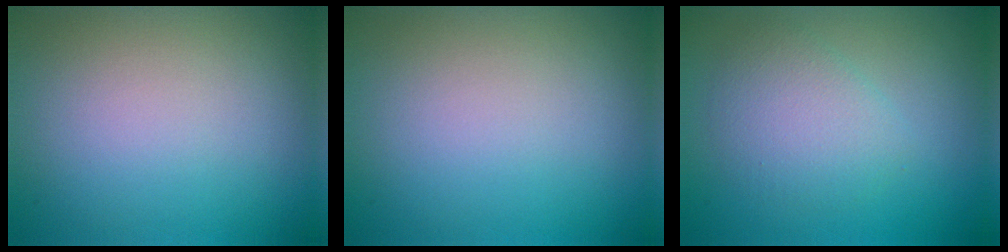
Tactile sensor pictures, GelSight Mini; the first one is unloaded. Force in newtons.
{"total": 0.0}
{"total": 3.1, "press": 3.1, "slide": 0.1}